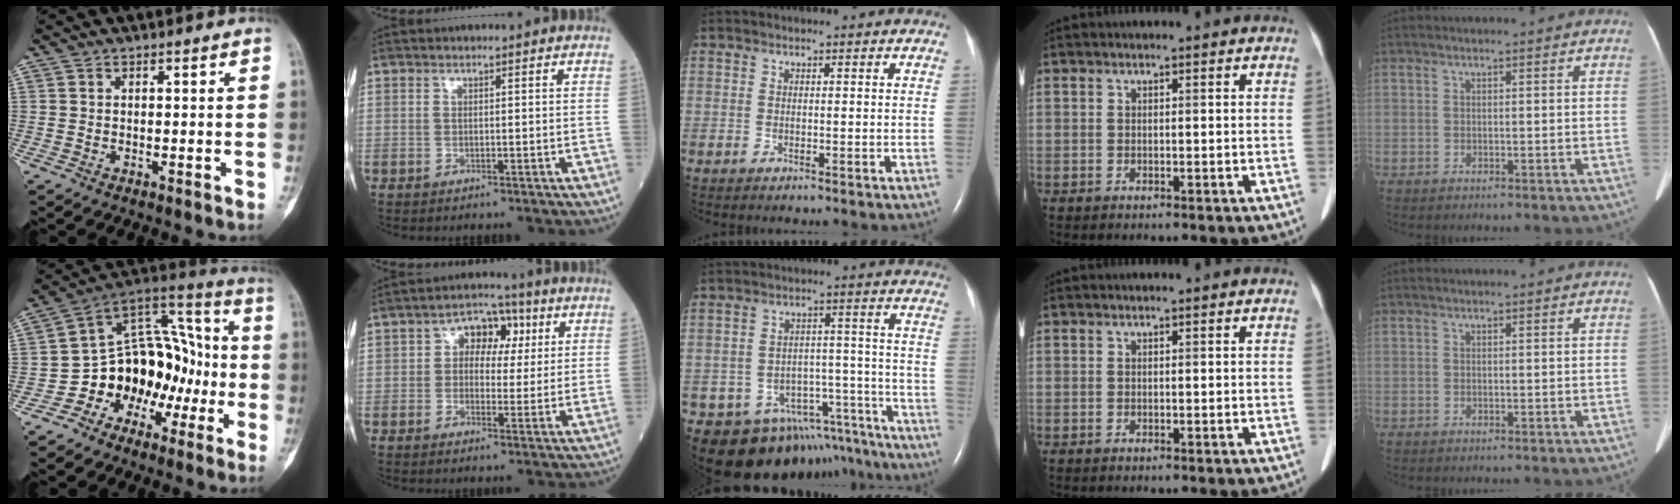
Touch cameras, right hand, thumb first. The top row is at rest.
{"thumb": {"total": 17.3, "force": [-5.7, 13.0, 9.9], "torque": [-0.082, 0.105, -0.096]}, "index": {"total": 6.8, "force": [1.7, 4.6, 4.7], "torque": [-0.061, 0.027, 0.022]}, "middle": {"total": 16.5, "force": [-14.1, 8.1, 3.1], "torque": [-0.030, 0.057, -0.175]}}